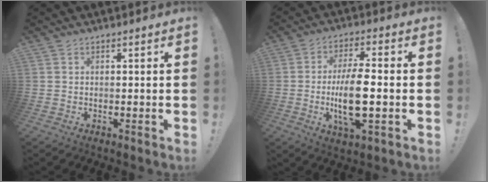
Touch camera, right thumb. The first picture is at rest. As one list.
[{"total": 13.2, "force": [-1.9, 4.1, 12.4], "torque": [-0.228, -0.009, -0.040]}]